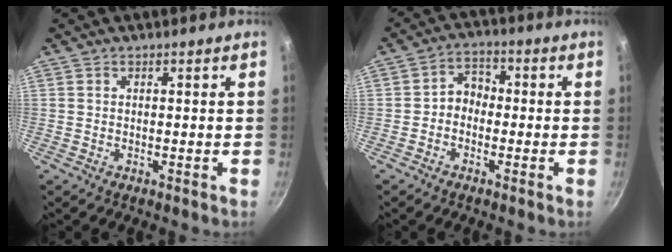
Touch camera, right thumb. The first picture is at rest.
{"total": 4.4, "force": [-1.1, 3.5, 2.4], "torque": [-0.015, 0.026, -0.031]}